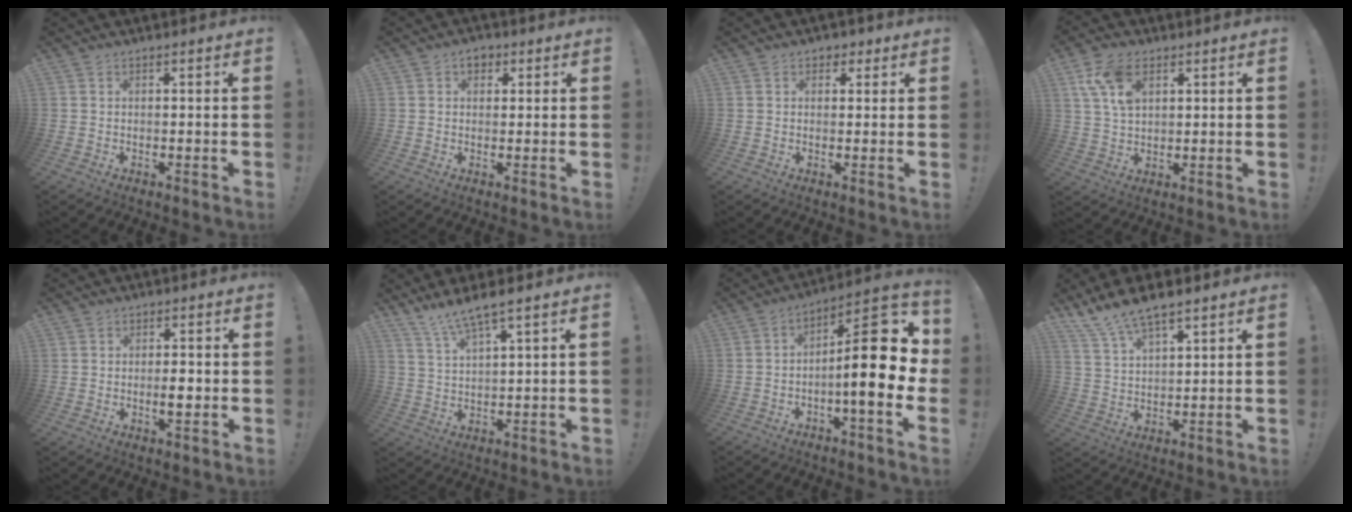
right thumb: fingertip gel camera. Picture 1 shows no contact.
{"total": 3.5, "force": [1.7, 2.5, 1.8], "torque": [-0.017, -0.001, 0.027]}
{"total": 2.7, "force": [1.1, 2.2, 1.0], "torque": [-0.006, 0.001, 0.017]}
{"total": 10.3, "force": [4.8, 5.9, 6.9], "torque": [-0.137, -0.008, 0.091]}
{"total": 4.6, "force": [0.1, 3.9, 2.5], "torque": [-0.019, 0.000, -0.001]}
{"total": 6.7, "force": [5.6, 0.0, 3.7], "torque": [-0.080, -0.028, 0.099]}
{"total": 20.3, "force": [-0.2, 6.1, 19.4], "torque": [-0.273, 0.002, -0.006]}
{"total": 9.1, "force": [7.7, 2.3, 4.3], "torque": [-0.090, -0.042, 0.144]}